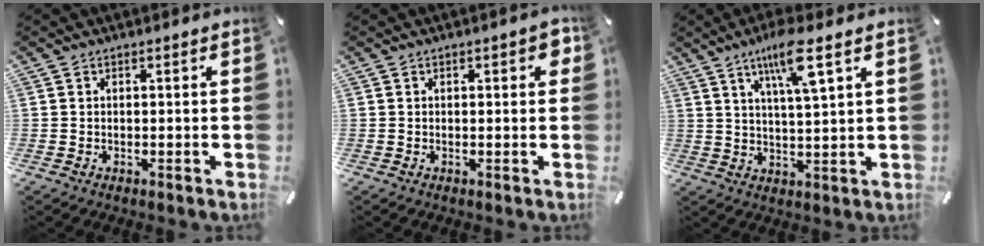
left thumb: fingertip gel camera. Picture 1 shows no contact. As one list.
[{"total": 2.6, "force": [0.6, 1.1, 2.2], "torque": [-0.027, -0.002, 0.006]}, {"total": 10.0, "force": [5.7, 1.7, 8.1], "torque": [-0.145, -0.014, 0.093]}]